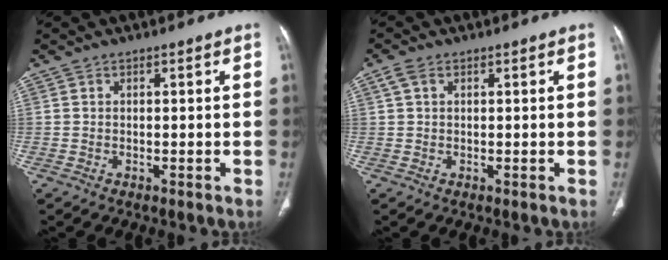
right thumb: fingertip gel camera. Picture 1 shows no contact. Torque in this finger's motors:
{"motor_torque": [0.06, 0.03, -0.01, -0.18, 0.01]}